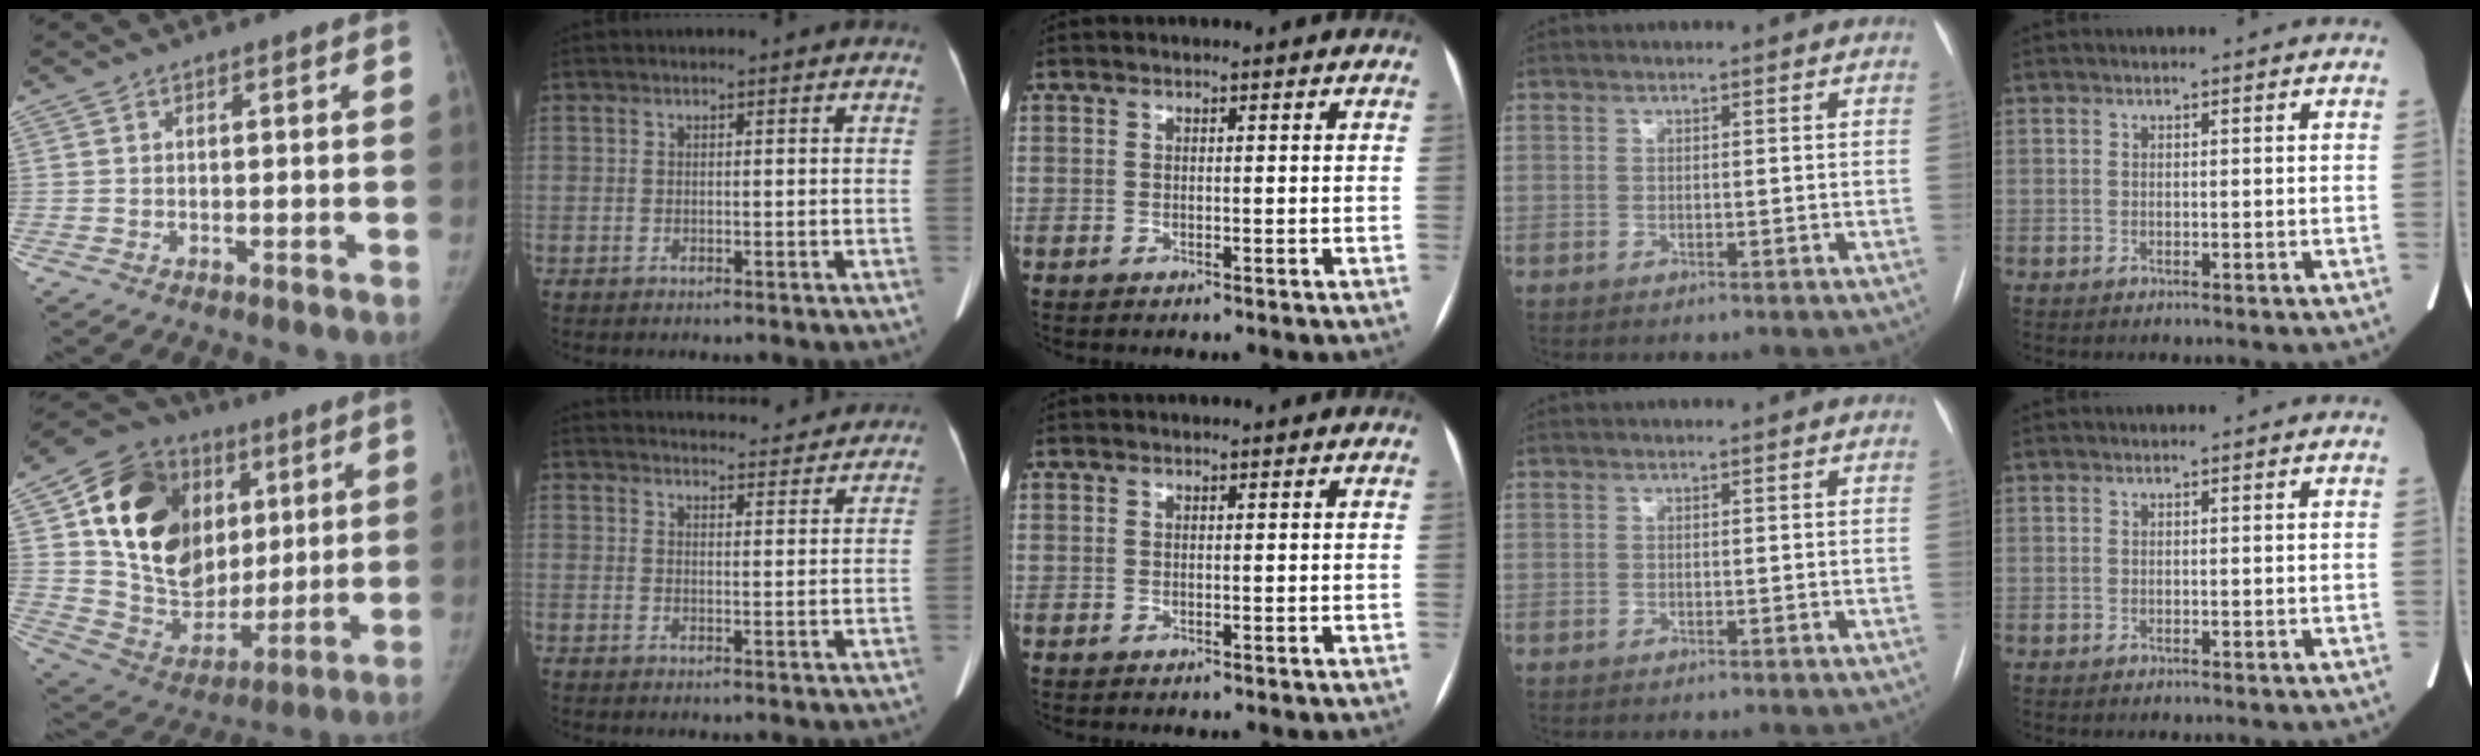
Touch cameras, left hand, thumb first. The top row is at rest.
{"thumb": {"total": 26.4, "force": [7.1, 19.2, 16.7], "torque": [-0.261, -0.003, 0.130]}, "index": {"total": 15.9, "force": [15.4, 2.6, 3.0], "torque": [-0.022, -0.003, 0.182]}}